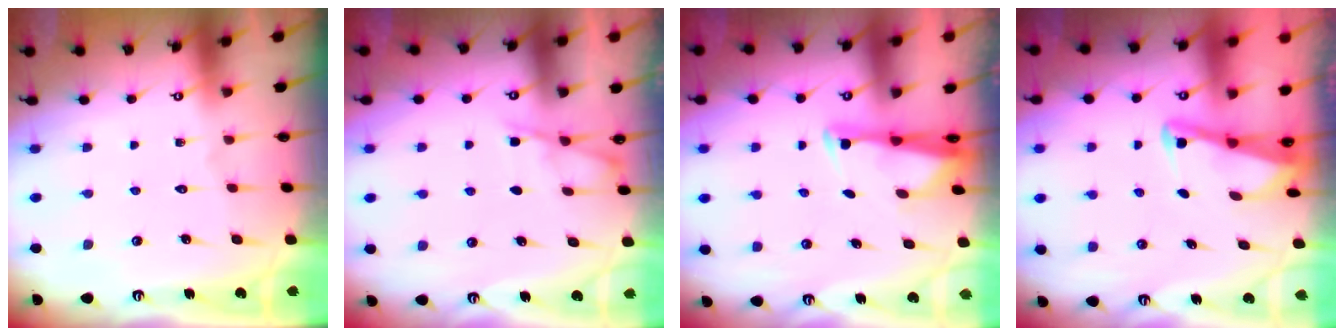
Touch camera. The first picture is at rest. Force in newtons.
{"total": 4.6, "press": 4.6, "slide": 0.6}
{"total": 2.9, "press": 2.8, "slide": 0.7}
{"total": 3.0, "press": 3.0, "slide": 0.4}